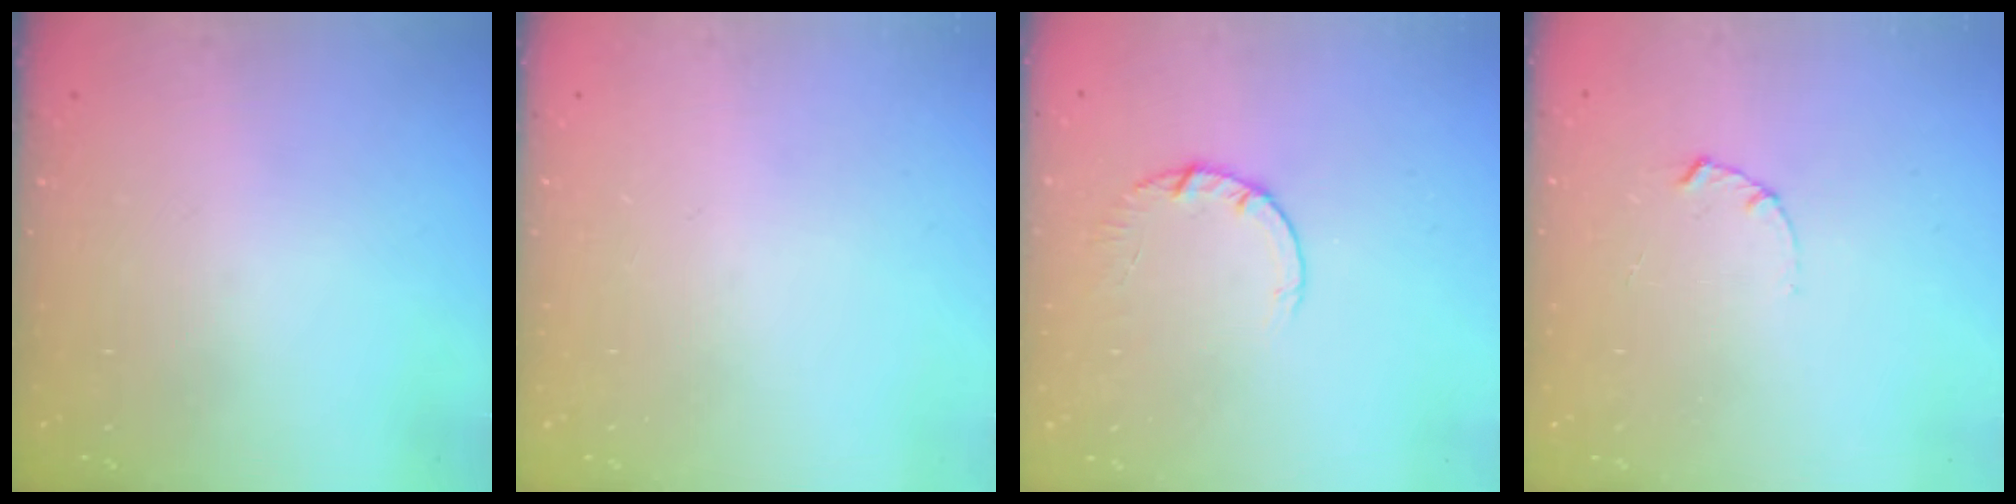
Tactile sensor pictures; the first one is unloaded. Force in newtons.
{"total": 0.0}
{"total": 2.7, "press": 2.7, "slide": 0.4}
{"total": 1.7, "press": 1.6, "slide": 0.3}